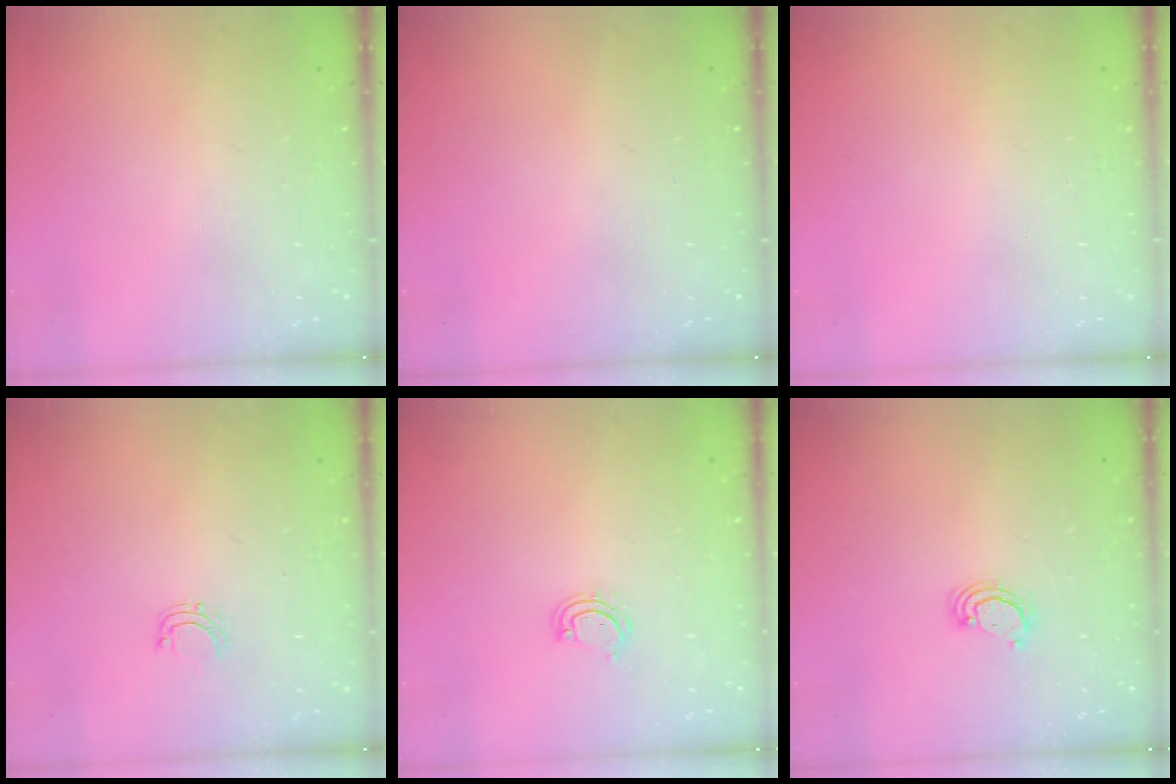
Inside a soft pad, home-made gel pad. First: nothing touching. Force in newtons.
{"total": 0.0}
{"total": 0.0}
{"total": 4.4, "press": 4.4, "slide": 0.3}
{"total": 3.7, "press": 3.6, "slide": 0.3}
{"total": 2.9, "press": 2.8, "slide": 0.3}